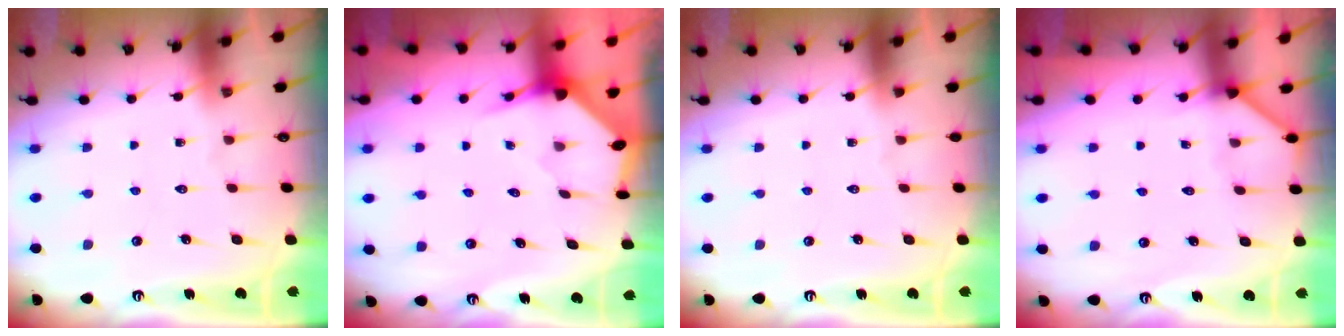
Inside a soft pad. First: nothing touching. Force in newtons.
{"total": 3.4, "press": 3.4, "slide": 0.3}
{"total": 0.0}
{"total": 2.7, "press": 2.7, "slide": 0.4}